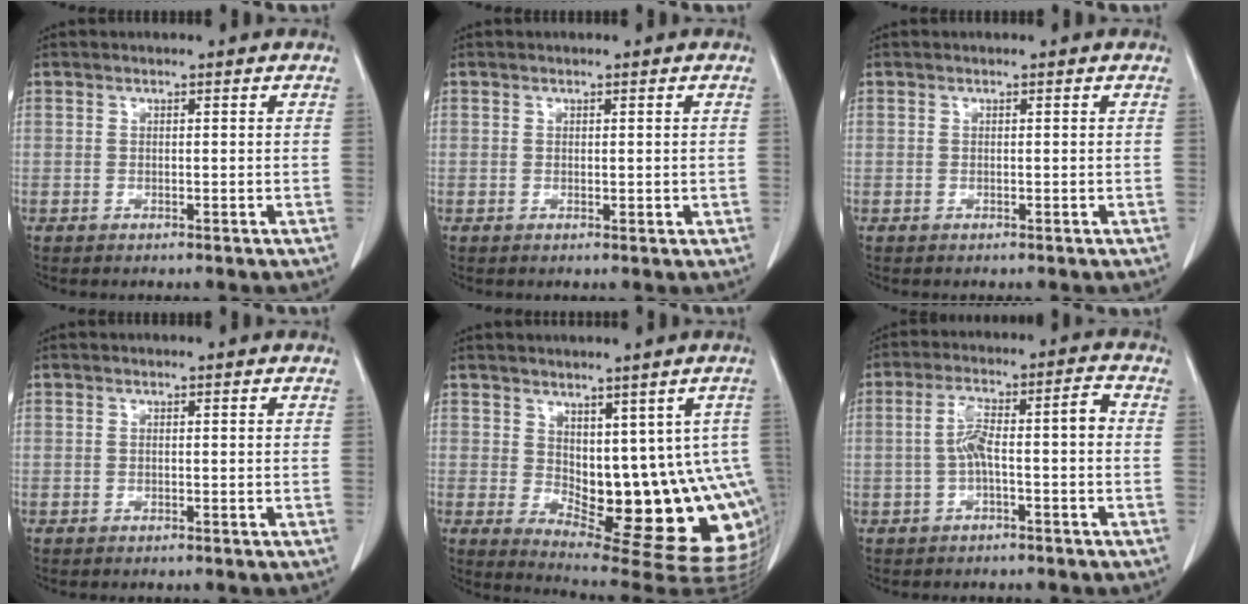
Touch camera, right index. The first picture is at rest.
{"total": 0.9, "force": [0.1, 0.6, 0.7], "torque": [-0.007, -0.002, 0.005]}
{"total": 0.0}
{"total": 0.0}
{"total": 16.1, "force": [-1.2, 7.3, 14.4], "torque": [-0.135, 0.003, 0.003]}
{"total": 6.9, "force": [-0.7, 1.2, 6.8], "torque": [-0.127, 0.035, -0.012]}